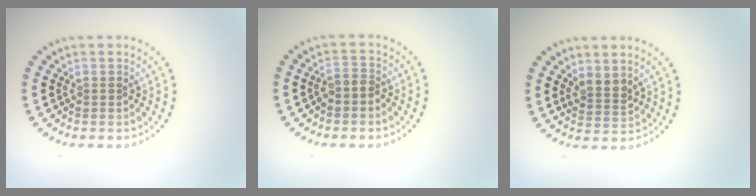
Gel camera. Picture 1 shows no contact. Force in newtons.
{"total": 1.5, "press": 1.3, "slide": 0.8}
{"total": 2.1, "press": 1.7, "slide": 1.2}